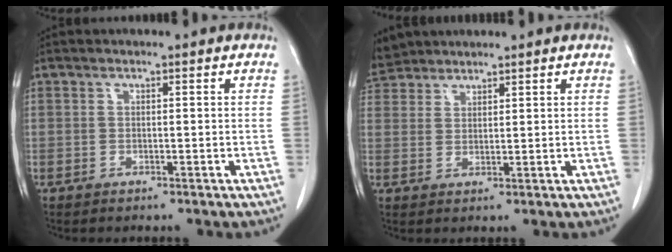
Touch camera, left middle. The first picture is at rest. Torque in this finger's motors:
{"motor_torque": [1.07, -1.07, 1.05, 0.18]}